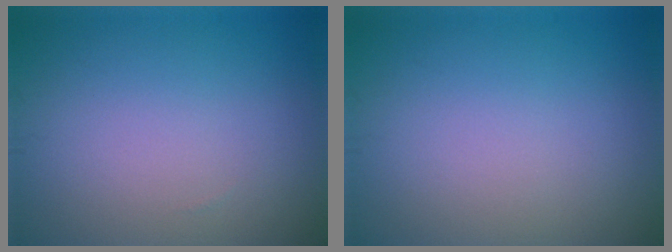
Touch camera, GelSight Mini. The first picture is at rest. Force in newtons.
{"total": 0.0}